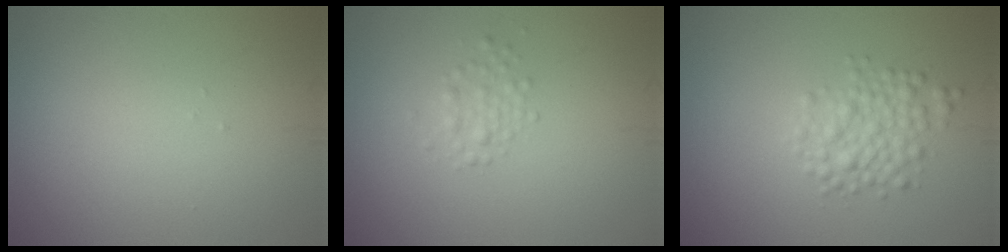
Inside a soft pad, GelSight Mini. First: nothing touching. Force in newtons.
{"total": 1.4, "press": 1.4, "slide": 0.1}
{"total": 3.0, "press": 3.0, "slide": 0.1}